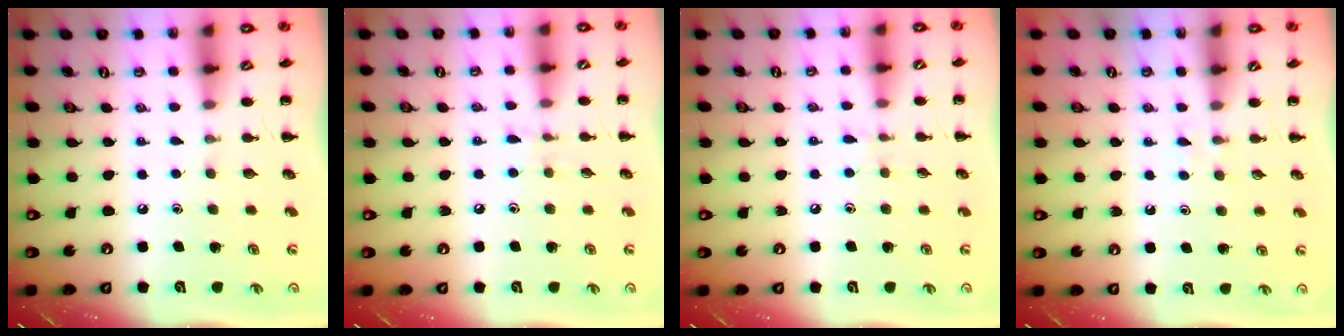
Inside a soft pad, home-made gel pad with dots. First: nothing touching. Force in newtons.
{"total": 5.8, "press": 5.5, "slide": 1.9}
{"total": 5.6, "press": 5.3, "slide": 2.0}
{"total": 2.1, "press": 1.8, "slide": 0.9}